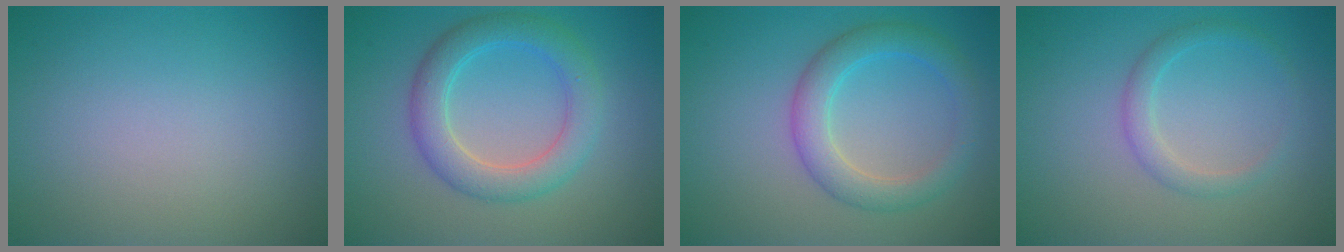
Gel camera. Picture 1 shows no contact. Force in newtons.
{"total": 4.6, "press": 4.6, "slide": 0.1}
{"total": 3.9, "press": 3.9, "slide": 0.1}
{"total": 1.8, "press": 1.8, "slide": 0.1}